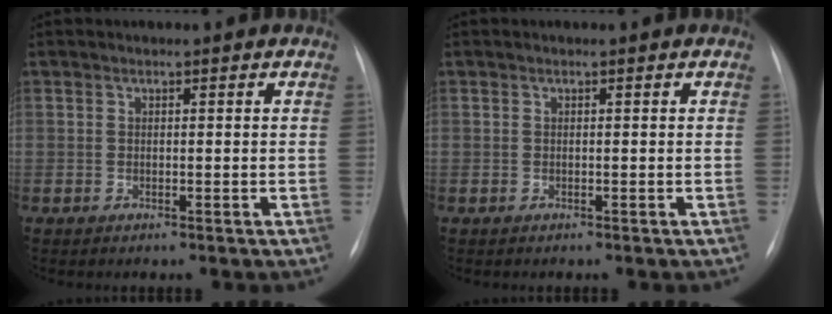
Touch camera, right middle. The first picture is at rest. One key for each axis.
{"total": 0.0}